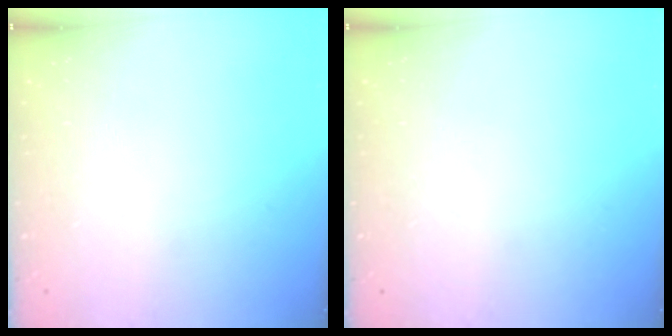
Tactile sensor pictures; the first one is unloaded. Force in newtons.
{"total": 0.0}